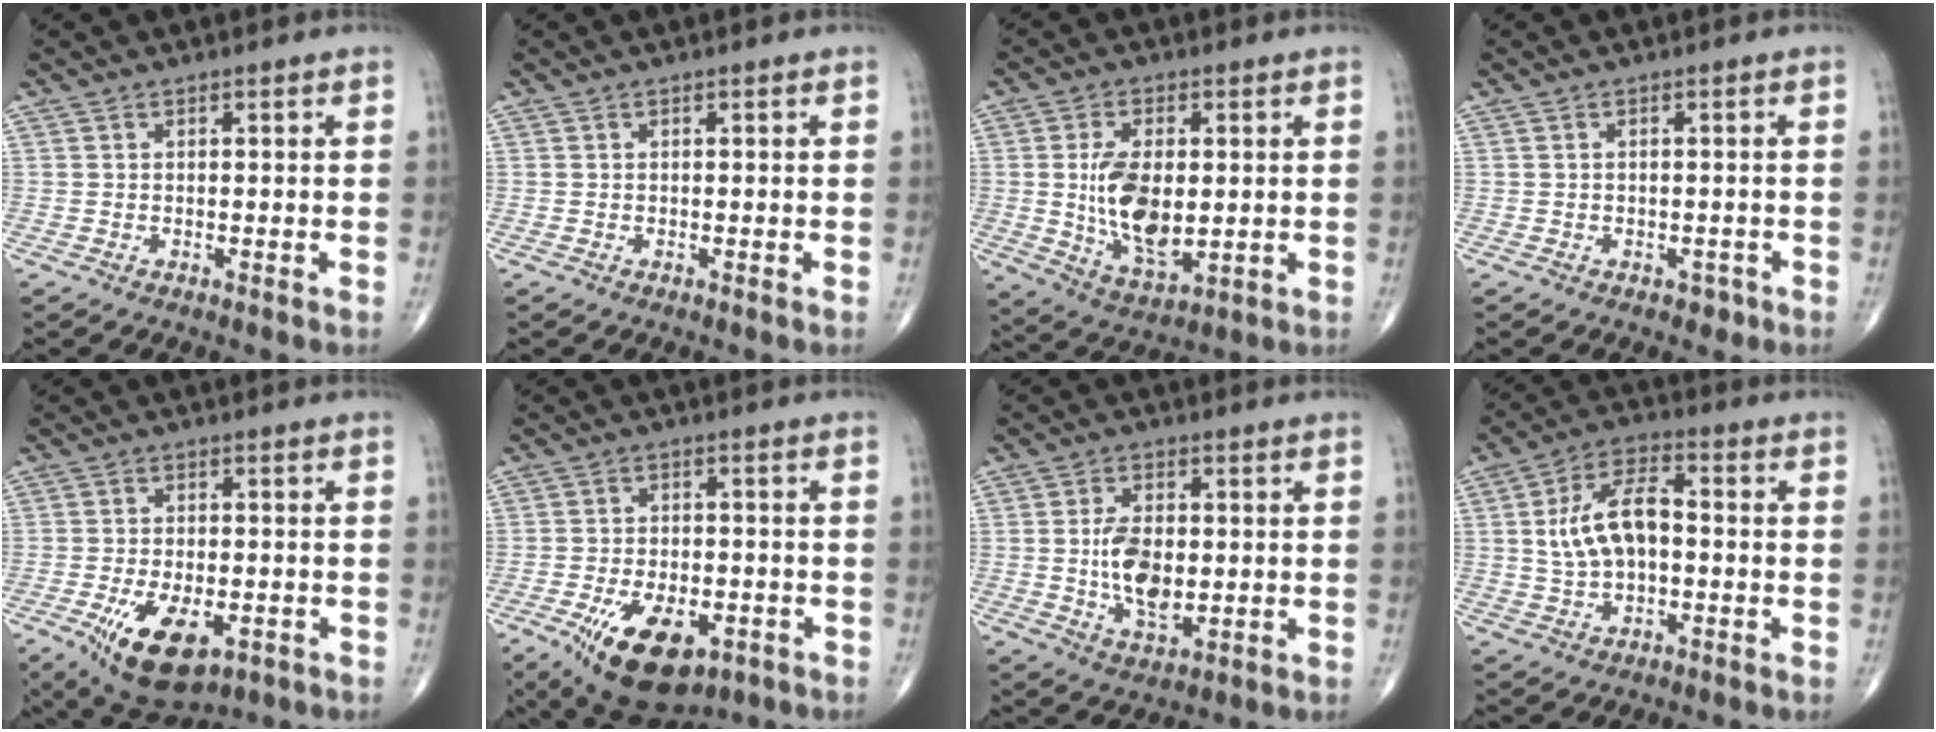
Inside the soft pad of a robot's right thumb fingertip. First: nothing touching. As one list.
[{"total": 0.0}, {"total": 12.8, "force": [0.2, 6.7, 10.9], "torque": [-0.189, -0.016, 0.015]}, {"total": 1.4, "force": [-0.8, 1.0, 0.6], "torque": [0.001, 0.003, -0.009]}, {"total": 12.8, "force": [-5.2, 6.4, 9.7], "torque": [-0.160, 0.002, -0.071]}, {"total": 15.1, "force": [-7.0, 8.0, 10.7], "torque": [-0.170, 0.012, -0.095]}, {"total": 9.4, "force": [-0.3, 5.2, 7.9], "torque": [-0.131, -0.007, -0.001]}, {"total": 11.3, "force": [0.3, 6.2, 9.4], "torque": [-0.169, 0.022, 0.001]}]